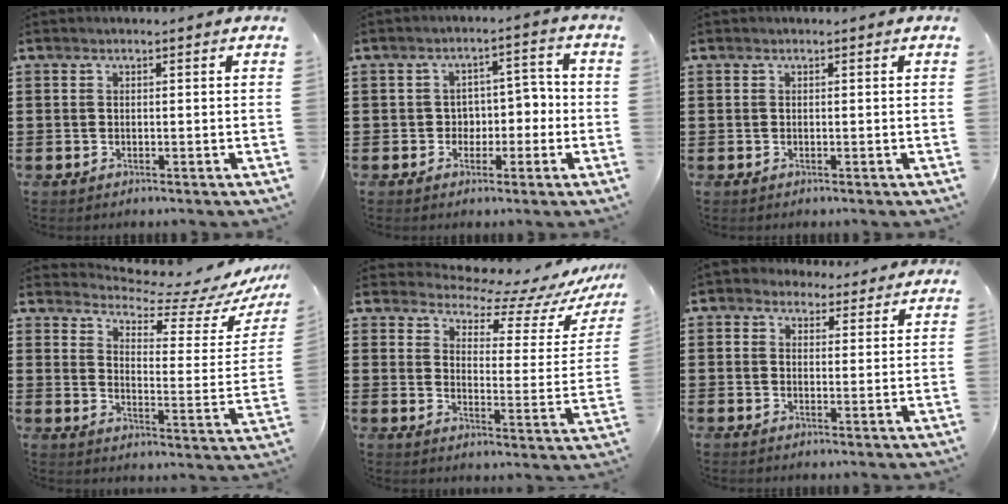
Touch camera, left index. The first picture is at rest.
{"total": 4.0, "force": [-0.8, 3.5, 1.8], "torque": [-0.041, 0.008, -0.022]}
{"total": 0.0}
{"total": 6.0, "force": [5.7, 0.5, 2.0], "torque": [-0.046, -0.052, 0.091]}
{"total": 6.8, "force": [6.4, 1.2, 2.1], "torque": [-0.051, -0.050, 0.105]}
{"total": 3.1, "force": [2.5, 1.9, 0.4], "torque": [-0.019, 0.005, 0.046]}